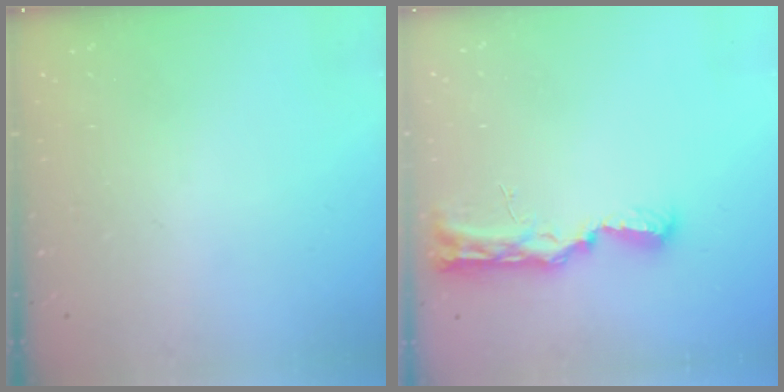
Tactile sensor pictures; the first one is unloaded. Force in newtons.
{"total": 11.3, "press": 10.0, "slide": 5.1}